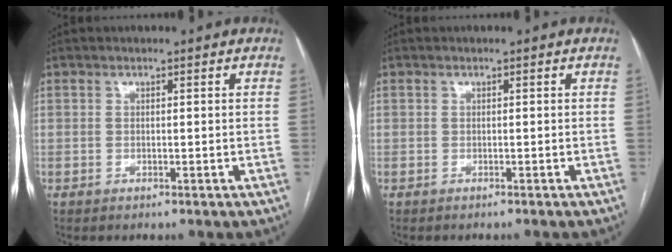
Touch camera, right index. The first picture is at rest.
{"total": 0.9, "force": [-0.9, 0.0, 0.3], "torque": [-0.005, 0.000, -0.011]}